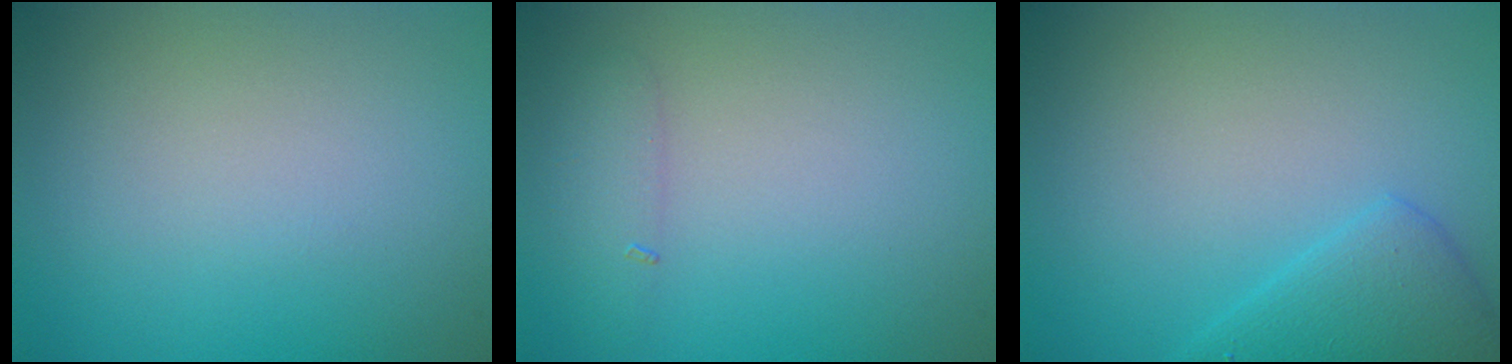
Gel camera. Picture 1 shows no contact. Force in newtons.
{"total": 1.4, "press": 1.4, "slide": 0.1}
{"total": 3.0, "press": 3.0, "slide": 0.2}